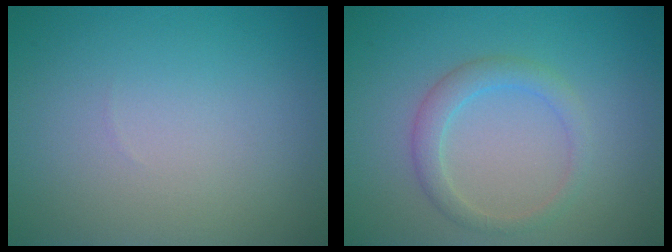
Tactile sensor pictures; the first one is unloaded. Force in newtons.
{"total": 2.3, "press": 2.3, "slide": 0.1}